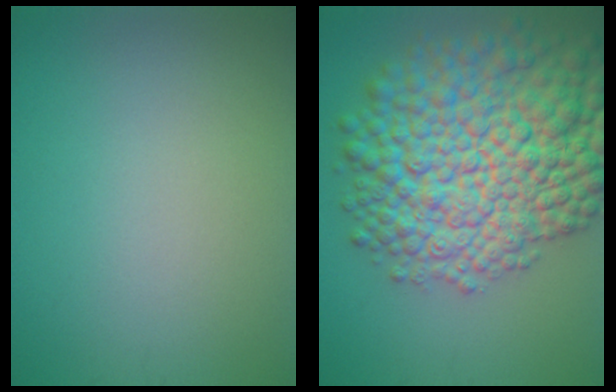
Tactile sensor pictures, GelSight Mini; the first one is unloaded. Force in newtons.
{"total": 14.1, "press": 14.1, "slide": 0.4}